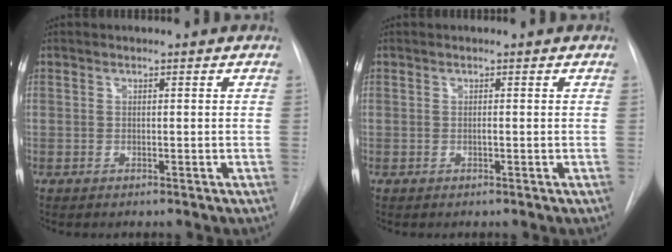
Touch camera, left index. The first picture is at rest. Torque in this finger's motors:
{"motor_torque": [0.38, 0.14, 0.00, 0.02]}